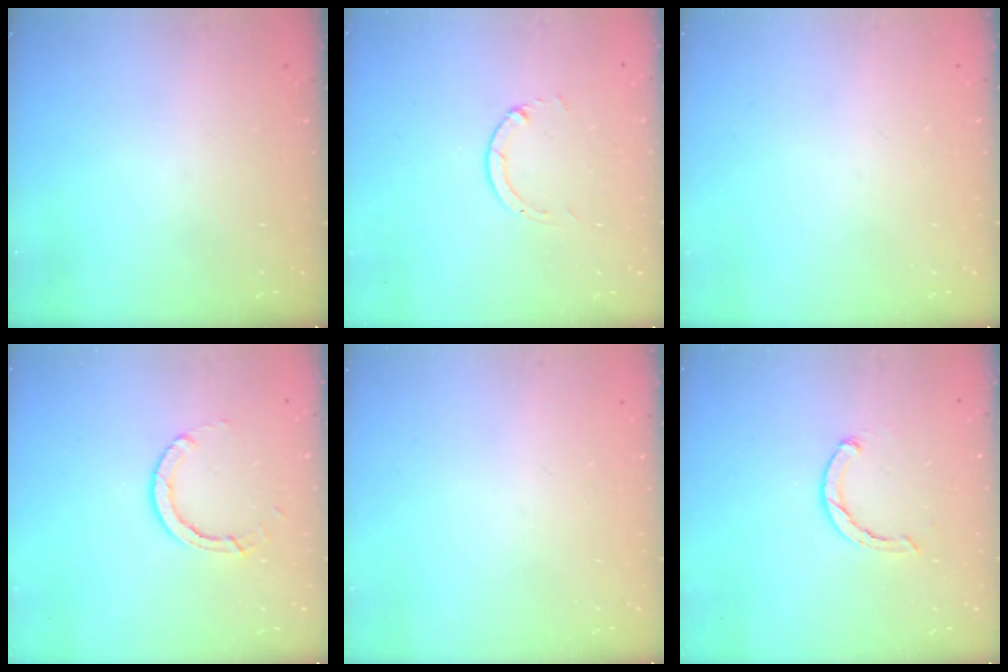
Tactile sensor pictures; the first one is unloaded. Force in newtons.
{"total": 1.3, "press": 1.3, "slide": 0.2}
{"total": 0.0}
{"total": 5.6, "press": 5.6, "slide": 0.2}
{"total": 0.0}
{"total": 1.5, "press": 1.5, "slide": 0.3}